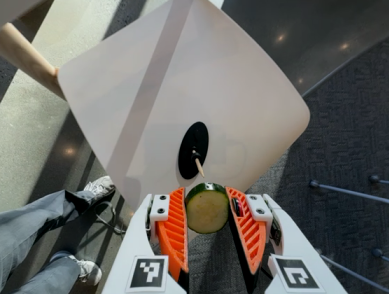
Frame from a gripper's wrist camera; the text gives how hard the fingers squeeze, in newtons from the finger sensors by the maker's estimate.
{"total": 10.6, "left": 10.5, "right": 10.8}